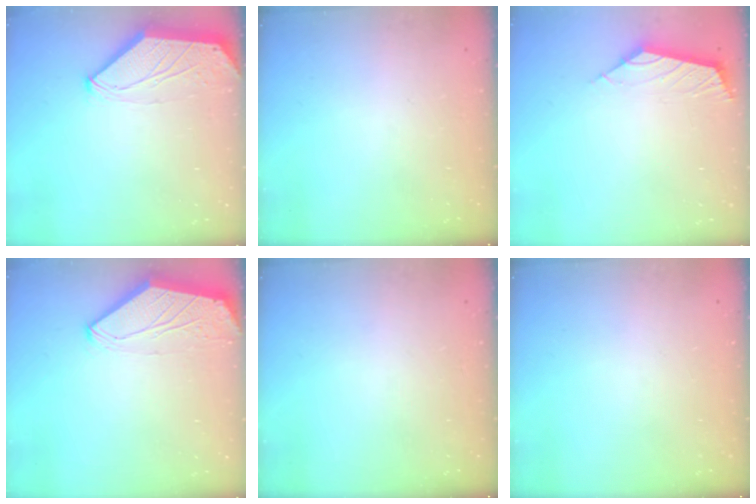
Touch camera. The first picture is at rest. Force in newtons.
{"total": 0.0}
{"total": 2.8, "press": 2.7, "slide": 0.7}
{"total": 0.0}
{"total": 0.0}
{"total": 0.0}